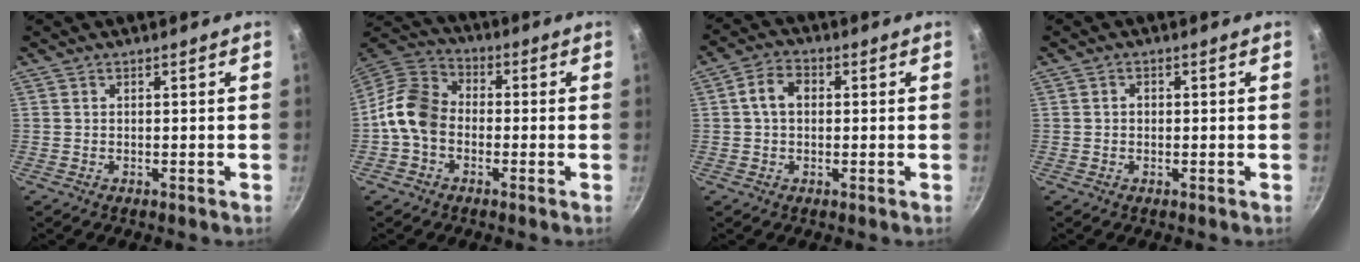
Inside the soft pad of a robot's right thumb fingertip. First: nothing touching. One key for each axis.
{"total": 10.4, "fx": -2.1, "fy": 7.9, "fz": 6.4, "tx": -0.097, "ty": 0.032, "tz": -0.065}
{"total": 5.2, "fx": 0.5, "fy": 3.8, "fz": 3.6, "tx": -0.052, "ty": 0.013, "tz": 0.001}
{"total": 1.1, "fx": -0.1, "fy": 1.0, "fz": 0.6, "tx": -0.008, "ty": 0.005, "tz": -0.002}